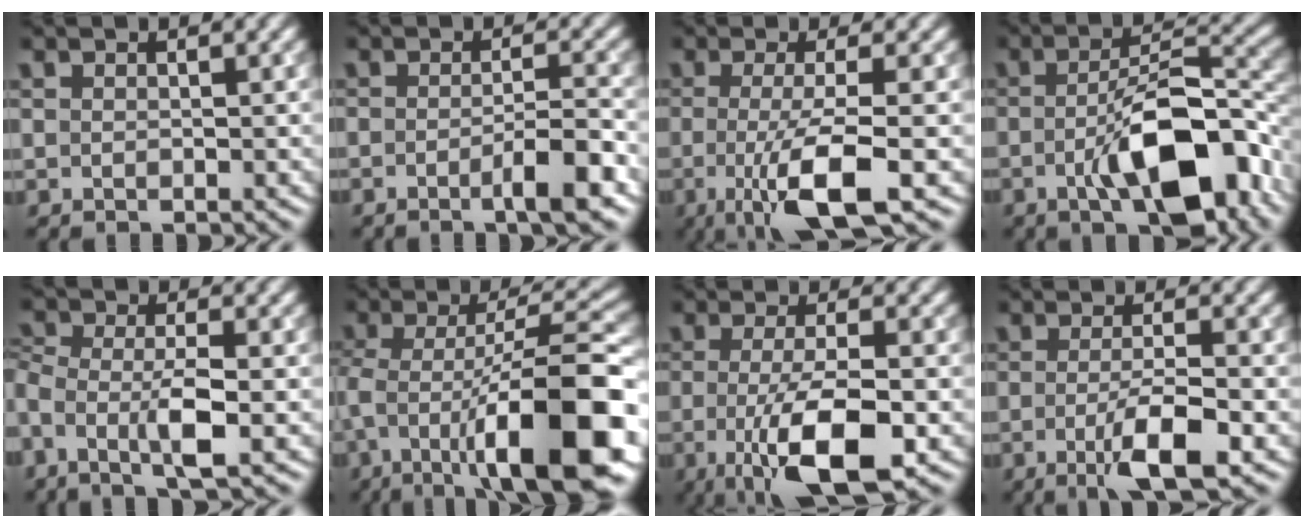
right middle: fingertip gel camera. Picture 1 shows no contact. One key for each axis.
{"total": 3.9, "fx": -1.8, "fy": 0.6, "fz": 3.4, "tx": -0.053, "ty": 0.003, "tz": -0.036}
{"total": 7.2, "fx": -1.9, "fy": 1.7, "fz": 6.7, "tx": -0.107, "ty": -0.013, "tz": -0.038}
{"total": 9.6, "fx": -3.5, "fy": 3.4, "fz": 8.3, "tx": -0.130, "ty": 0.010, "tz": -0.058}
{"total": 4.3, "fx": -1.4, "fy": 1.1, "fz": 3.9, "tx": -0.081, "ty": -0.007, "tz": -0.037}
{"total": 12.6, "fx": -4.0, "fy": 4.0, "fz": 11.3, "tx": -0.174, "ty": 0.007, "tz": -0.068}
{"total": 8.1, "fx": -2.2, "fy": 2.3, "fz": 7.4, "tx": -0.123, "ty": -0.011, "tz": -0.039}
{"total": 4.8, "fx": -1.5, "fy": 1.0, "fz": 4.5, "tx": -0.077, "ty": -0.007, "tz": -0.025}